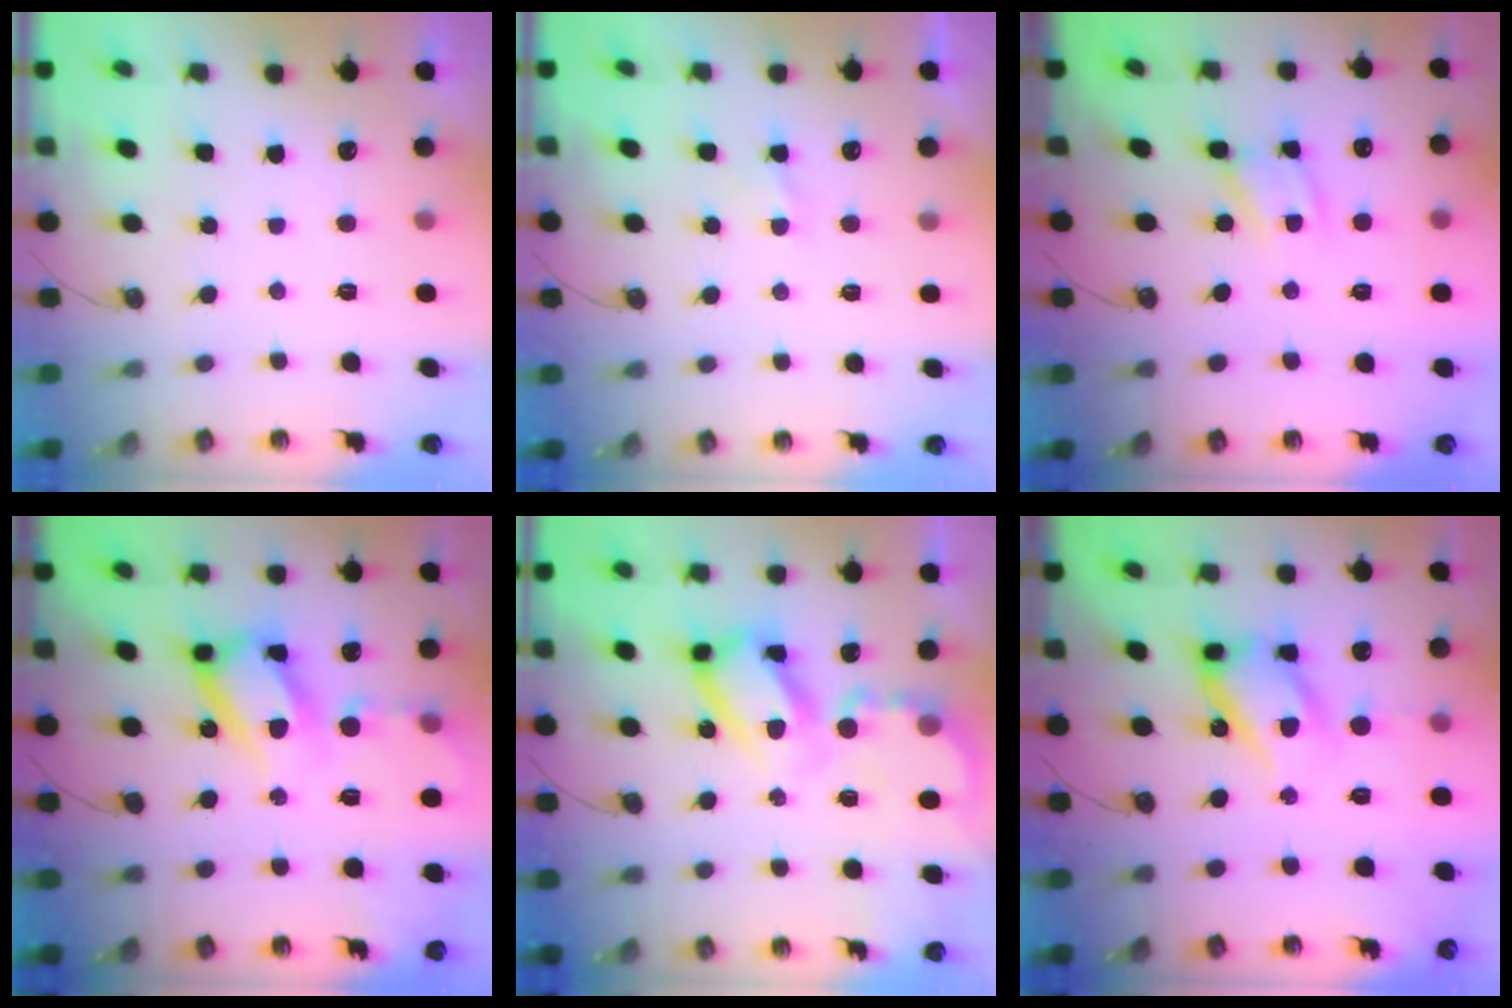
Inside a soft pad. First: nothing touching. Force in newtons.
{"total": 2.3, "press": 2.3, "slide": 0.4}
{"total": 6.1, "press": 6.1, "slide": 0.4}
{"total": 17.9, "press": 17.7, "slide": 2.3}
{"total": 18.7, "press": 18.6, "slide": 1.7}
{"total": 17.2, "press": 17.2, "slide": 1.4}